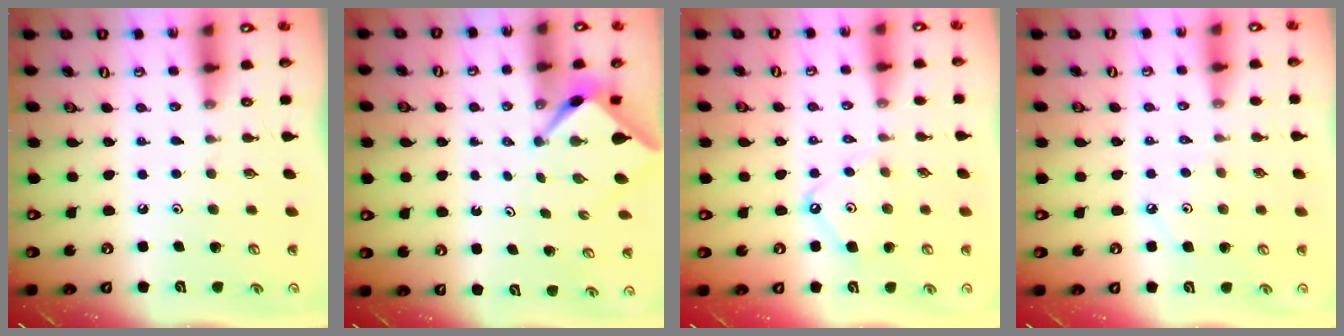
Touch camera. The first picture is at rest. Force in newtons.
{"total": 2.5, "press": 2.5, "slide": 0.3}
{"total": 6.2, "press": 6.1, "slide": 0.8}
{"total": 3.8, "press": 3.8, "slide": 0.7}